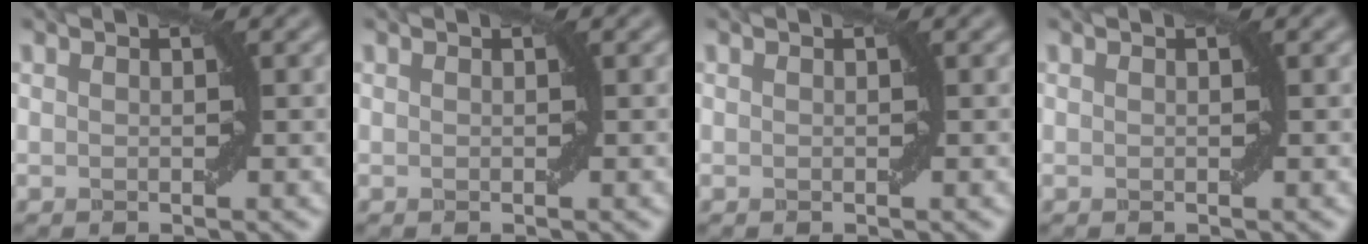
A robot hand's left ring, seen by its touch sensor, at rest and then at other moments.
{"total": 0.0}
{"total": 0.0}
{"total": 0.0}